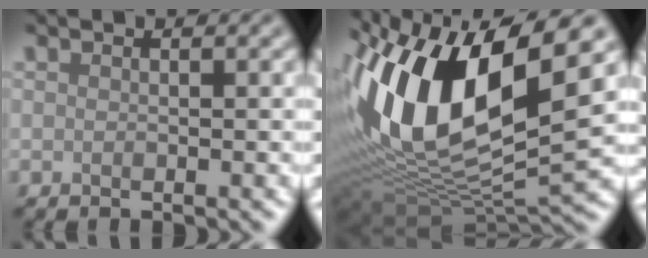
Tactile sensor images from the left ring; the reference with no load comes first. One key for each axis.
{"total": 16.5, "fx": 4.5, "fy": 7.4, "fz": 14.0, "tx": -0.282, "ty": 0.011, "tz": 0.072}